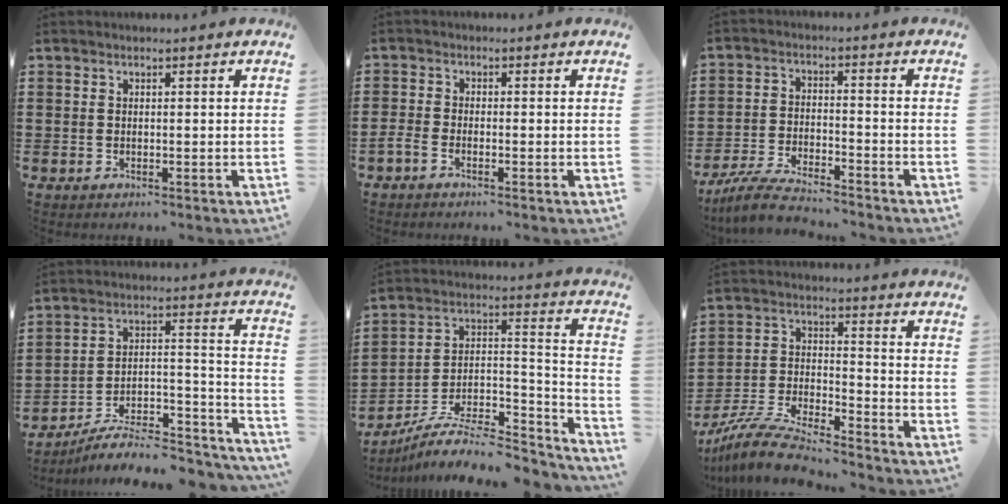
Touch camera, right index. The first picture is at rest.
{"total": 1.5, "force": [-1.2, 0.3, 0.9], "torque": [-0.023, -0.001, -0.026]}
{"total": 6.0, "force": [-5.6, 0.5, 2.0], "torque": [-0.051, -0.003, -0.109]}
{"total": 7.8, "force": [-6.8, 2.2, 3.1], "torque": [-0.034, 0.014, -0.128]}
{"total": 9.3, "force": [-7.4, 3.2, 4.6], "torque": [-0.077, 0.016, -0.143]}
{"total": 8.9, "force": [-8.4, 0.7, 3.0], "torque": [-0.074, 0.004, -0.168]}